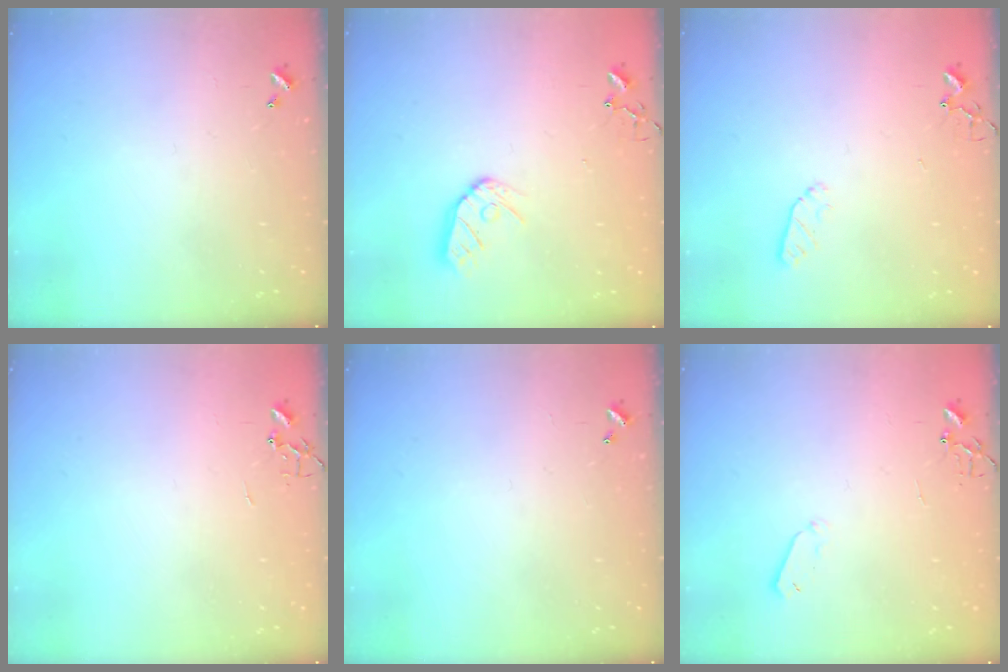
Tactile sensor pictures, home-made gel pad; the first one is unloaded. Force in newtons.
{"total": 9.5, "press": 9.5, "slide": 0.8}
{"total": 4.3, "press": 4.3, "slide": 0.5}
{"total": 0.0}
{"total": 0.0}
{"total": 4.0, "press": 3.9, "slide": 0.8}